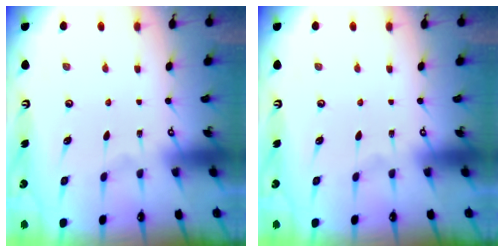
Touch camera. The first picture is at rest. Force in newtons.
{"total": 0.0}